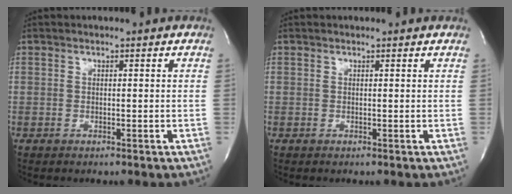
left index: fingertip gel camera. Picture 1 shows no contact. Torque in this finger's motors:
{"motor_torque": [-0.34, 0.15, -0.21, -0.02]}